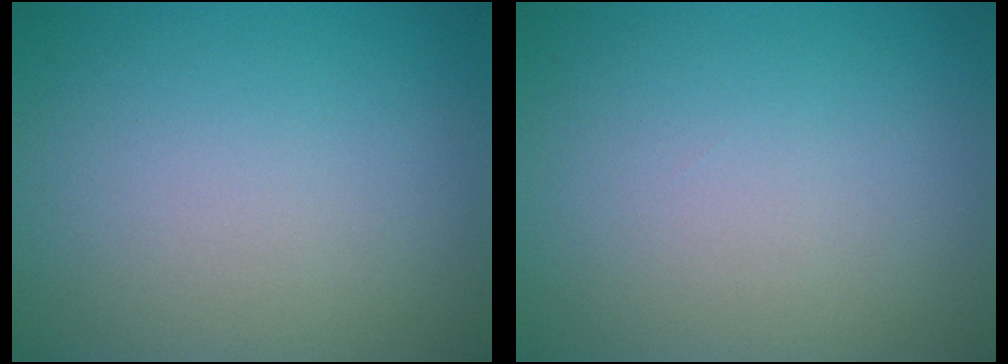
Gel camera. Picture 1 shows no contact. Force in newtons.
{"total": 0.0}